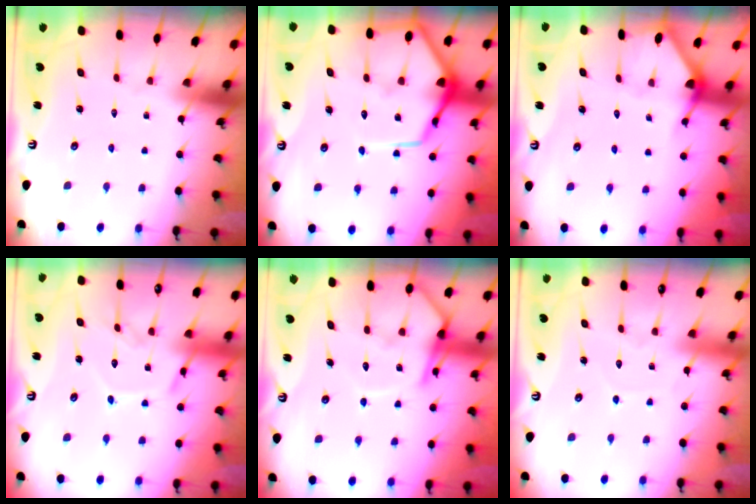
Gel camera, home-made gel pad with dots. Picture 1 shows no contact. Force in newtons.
{"total": 15.2, "press": 15.1, "slide": 1.6}
{"total": 2.7, "press": 2.7, "slide": 0.1}
{"total": 12.1, "press": 12.1, "slide": 0.6}
{"total": 13.3, "press": 13.2, "slide": 1.3}
{"total": 4.9, "press": 4.9, "slide": 0.5}